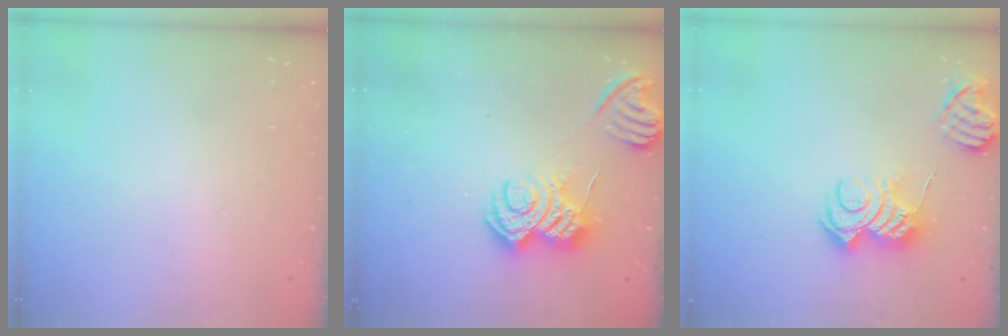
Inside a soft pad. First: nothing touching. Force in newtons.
{"total": 8.2, "press": 8.2, "slide": 0.9}
{"total": 10.9, "press": 10.8, "slide": 1.1}